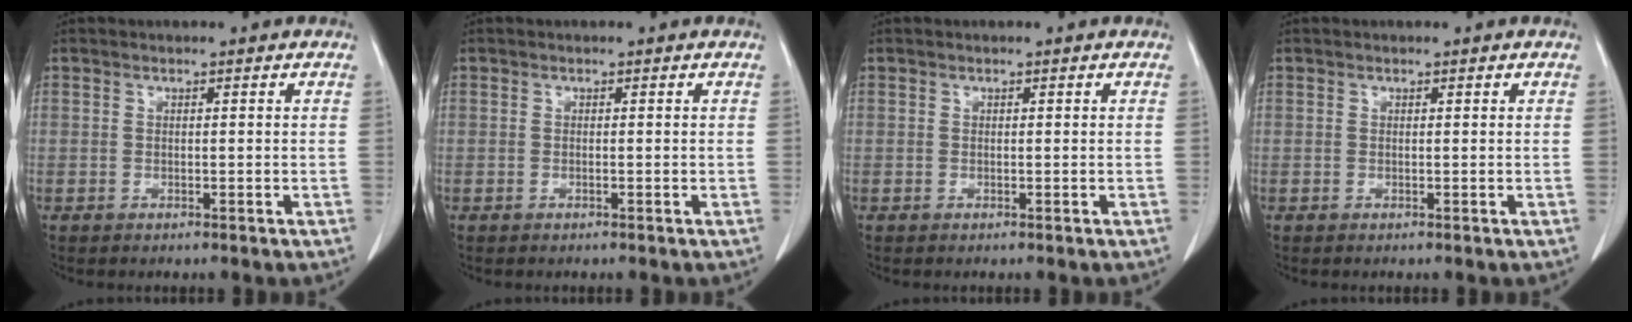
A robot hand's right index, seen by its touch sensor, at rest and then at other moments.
{"total": 0.0}
{"total": 0.0}
{"total": 0.0}